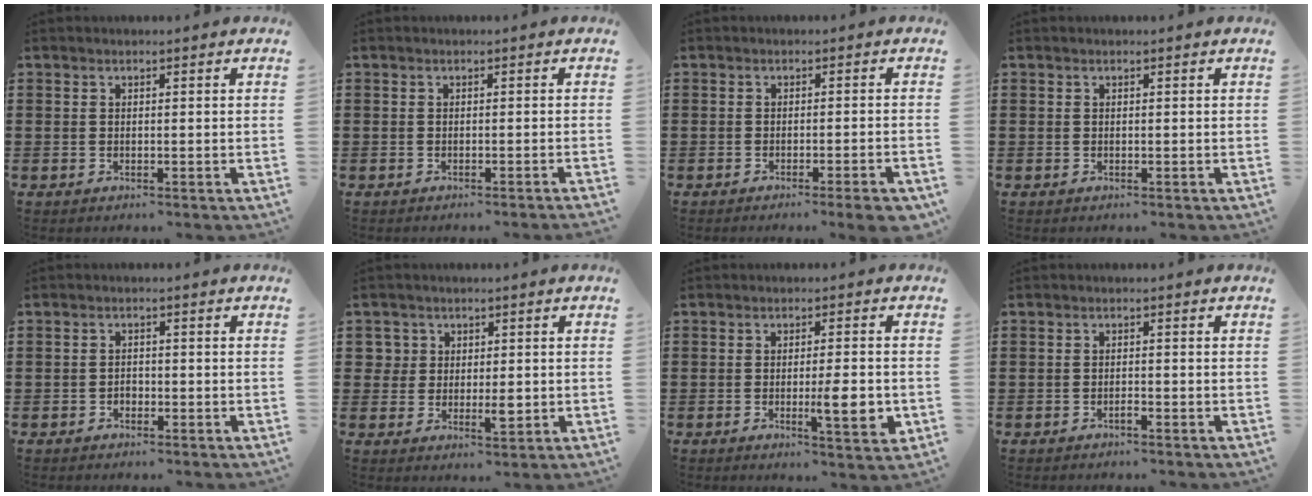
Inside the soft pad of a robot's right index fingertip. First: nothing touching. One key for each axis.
{"total": 0.7, "fx": -0.6, "fy": -0.2, "fz": 0.3, "tx": -0.007, "ty": -0.002, "tz": -0.012}
{"total": 2.4, "fx": -1.8, "fy": -0.3, "fz": 1.7, "tx": -0.026, "ty": -0.004, "tz": -0.032}
{"total": 0.0}
{"total": 1.2, "fx": -0.8, "fy": 0.8, "fz": 0.5, "tx": -0.014, "ty": -0.003, "tz": -0.016}
{"total": 3.9, "fx": 0.5, "fy": 3.1, "fz": 2.3, "tx": -0.046, "ty": 0.006, "tz": 0.008}
{"total": 6.5, "fx": -1.4, "fy": 1.0, "fz": 6.2, "tx": -0.084, "ty": -0.013, "tz": -0.025}
{"total": 1.0, "fx": -0.7, "fy": 0.1, "fz": 0.7, "tx": -0.015, "ty": -0.004, "tz": -0.013}